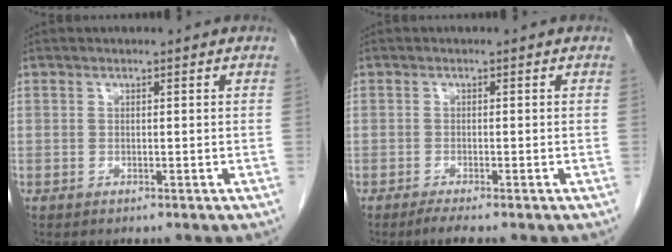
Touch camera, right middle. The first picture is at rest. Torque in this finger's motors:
{"motor_torque": [0.21, -0.19, 0.03, 0.00]}